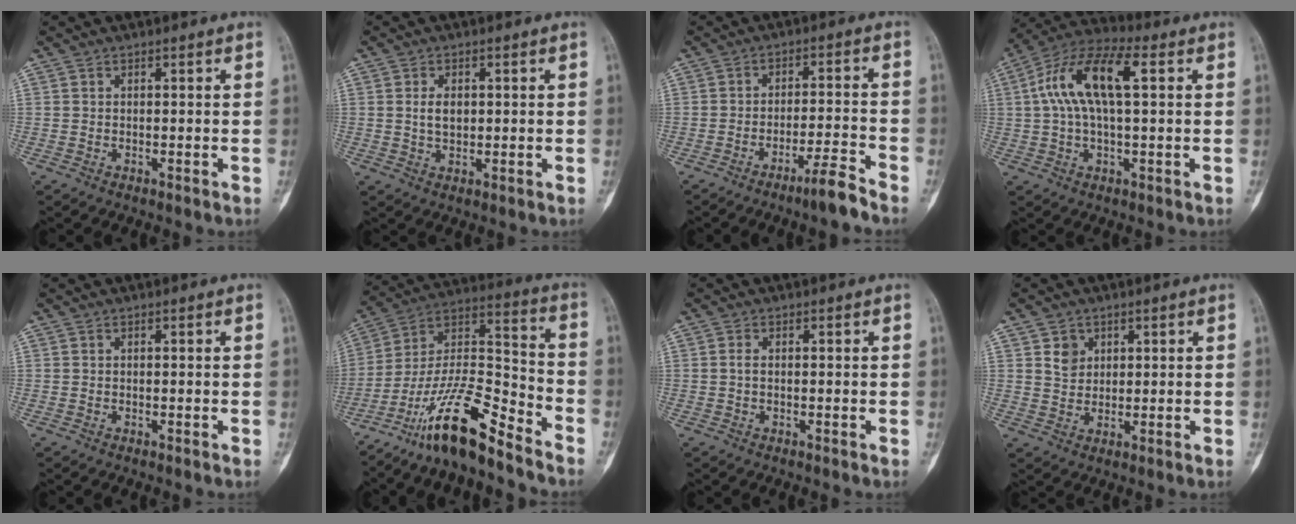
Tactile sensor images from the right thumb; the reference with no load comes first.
{"total": 3.4, "force": [0.5, 2.1, 2.6], "torque": [-0.037, -0.002, 0.011]}
{"total": 5.9, "force": [-4.6, -0.2, 3.7], "torque": [-0.066, 0.030, -0.083]}
{"total": 14.0, "force": [3.0, 5.6, 12.4], "torque": [-0.250, 0.037, 0.049]}
{"total": 0.0}
{"total": 17.3, "force": [-13.0, 3.8, 10.8], "torque": [-0.197, 0.093, -0.237]}
{"total": 1.1, "force": [0.0, 0.6, 0.9], "torque": [-0.017, 0.001, -0.002]}
{"total": 3.9, "force": [1.7, 3.2, 1.5], "torque": [-0.008, -0.011, 0.034]}